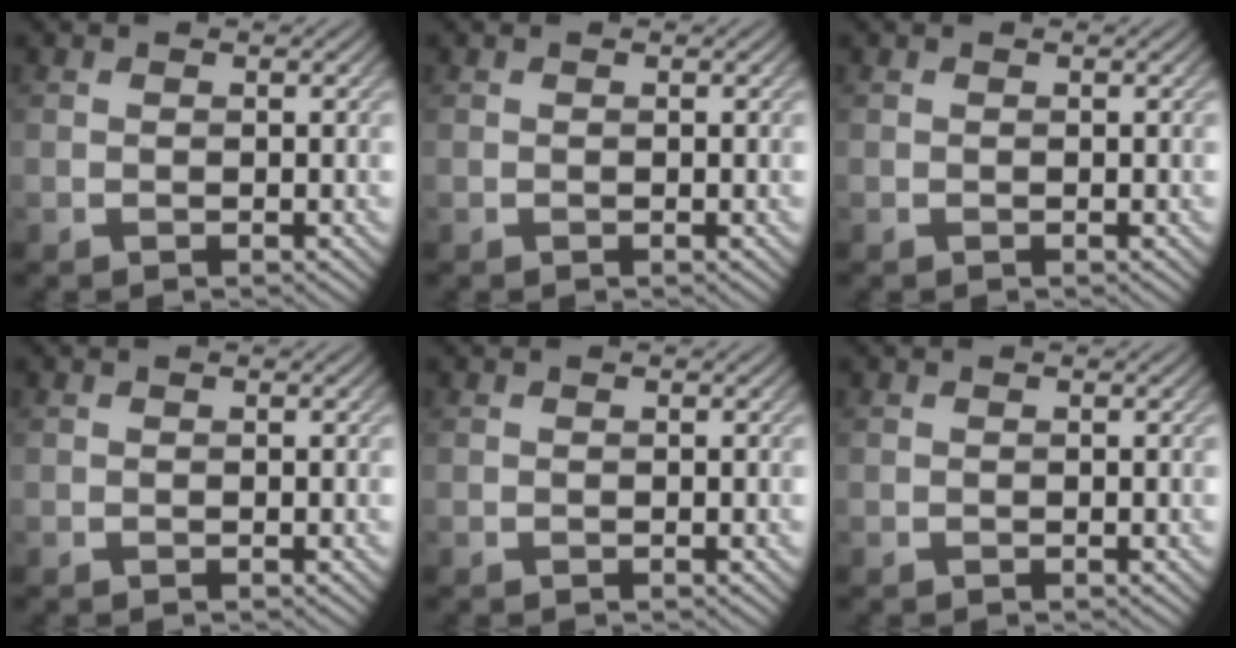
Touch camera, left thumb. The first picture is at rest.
{"total": 0.0}
{"total": 0.0}
{"total": 0.0}
{"total": 0.0}
{"total": 0.0}